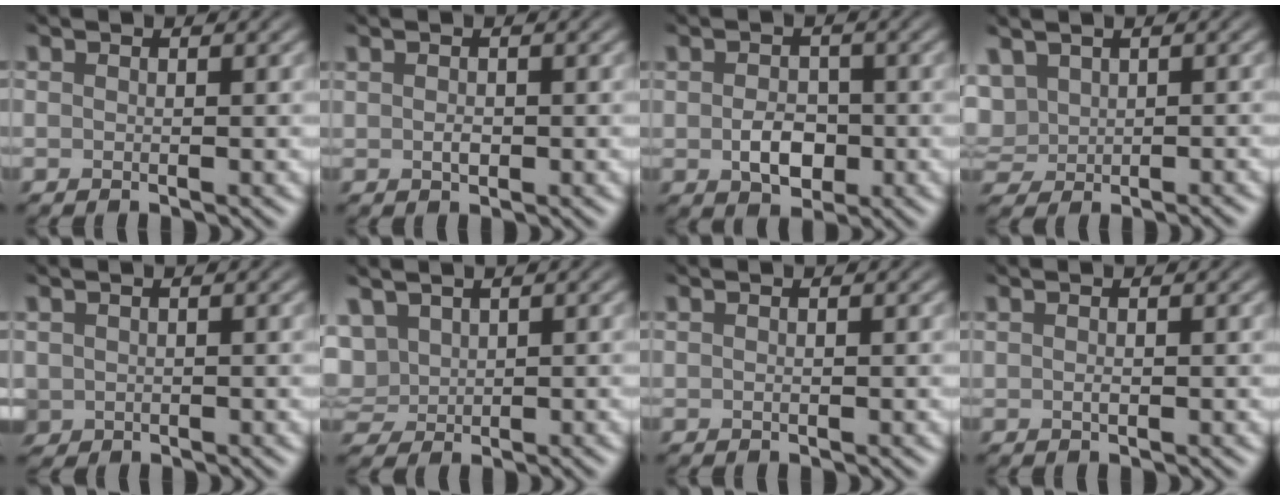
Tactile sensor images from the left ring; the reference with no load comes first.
{"total": 0.9, "force": [0.1, 0.6, 0.7], "torque": [-0.013, 0.000, 0.006]}
{"total": 3.0, "force": [-1.0, 2.2, 1.7], "torque": [-0.031, -0.004, -0.014]}
{"total": 2.6, "force": [1.5, 1.7, 1.2], "torque": [-0.032, 0.009, 0.026]}
{"total": 0.7, "force": [0.2, 0.6, 0.0], "torque": [-0.003, 0.000, 0.010]}
{"total": 3.0, "force": [1.6, 2.1, 1.5], "torque": [-0.048, 0.007, 0.031]}
{"total": 0.5, "force": [0.3, 0.2, 0.4], "torque": [-0.001, -0.002, 0.003]}
{"total": 1.0, "force": [0.5, 0.4, 0.8], "torque": [-0.003, -0.007, 0.005]}